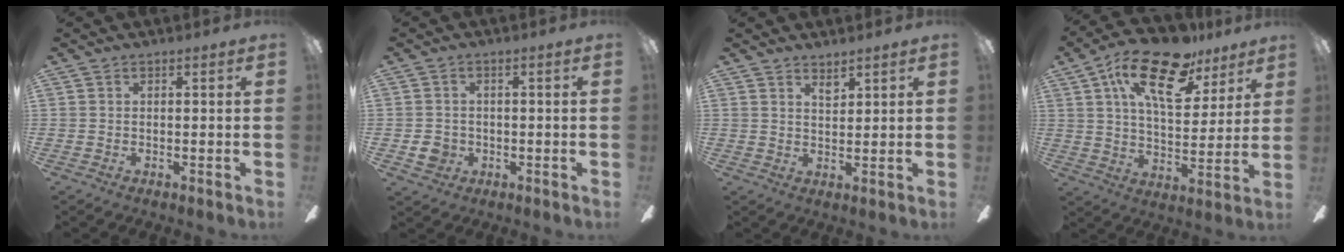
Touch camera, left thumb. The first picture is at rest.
{"total": 3.7, "force": [-0.9, 3.4, 1.3], "torque": [-0.022, 0.003, -0.017]}
{"total": 3.0, "force": [2.7, 1.0, 1.0], "torque": [-0.007, -0.014, 0.046]}
{"total": 20.3, "force": [11.3, 9.1, 14.1], "torque": [-0.236, -0.040, 0.190]}